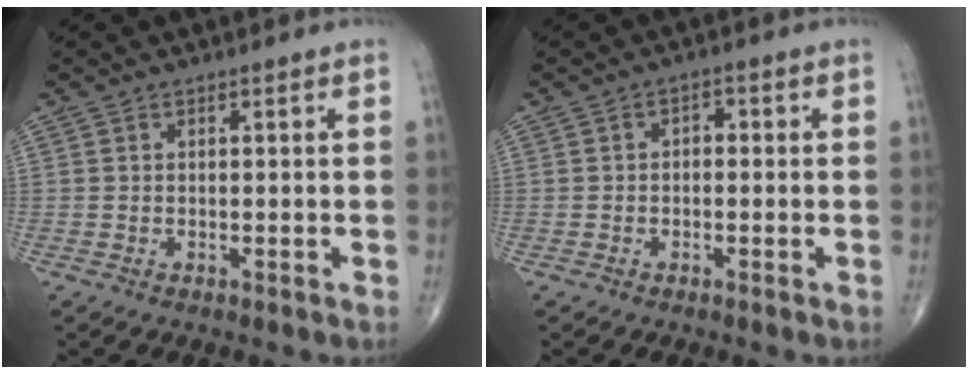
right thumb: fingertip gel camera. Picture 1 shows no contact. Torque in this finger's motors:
{"motor_torque": [-0.29, 0.13, 0.11, 0.16, 0.04]}